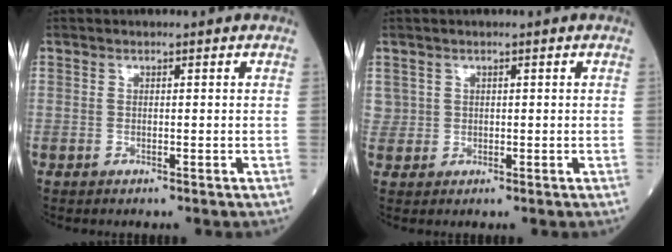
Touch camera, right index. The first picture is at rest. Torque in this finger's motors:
{"motor_torque": [1.06, -0.03, 0.50, 0.18]}